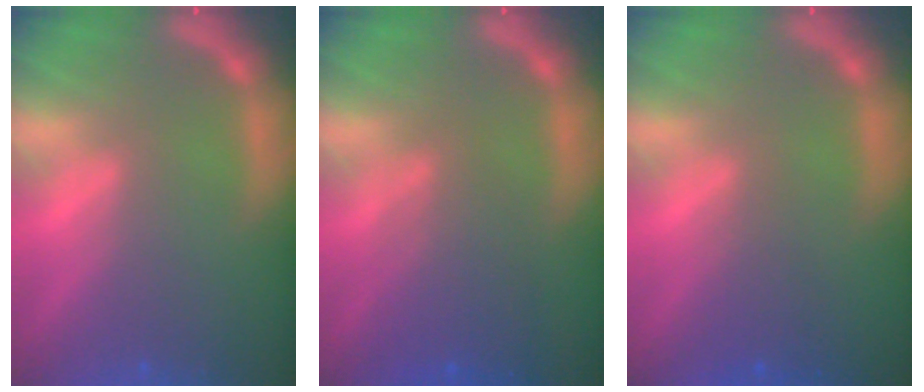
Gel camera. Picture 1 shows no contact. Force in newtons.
{"total": 4.6}
{"total": 2.0}